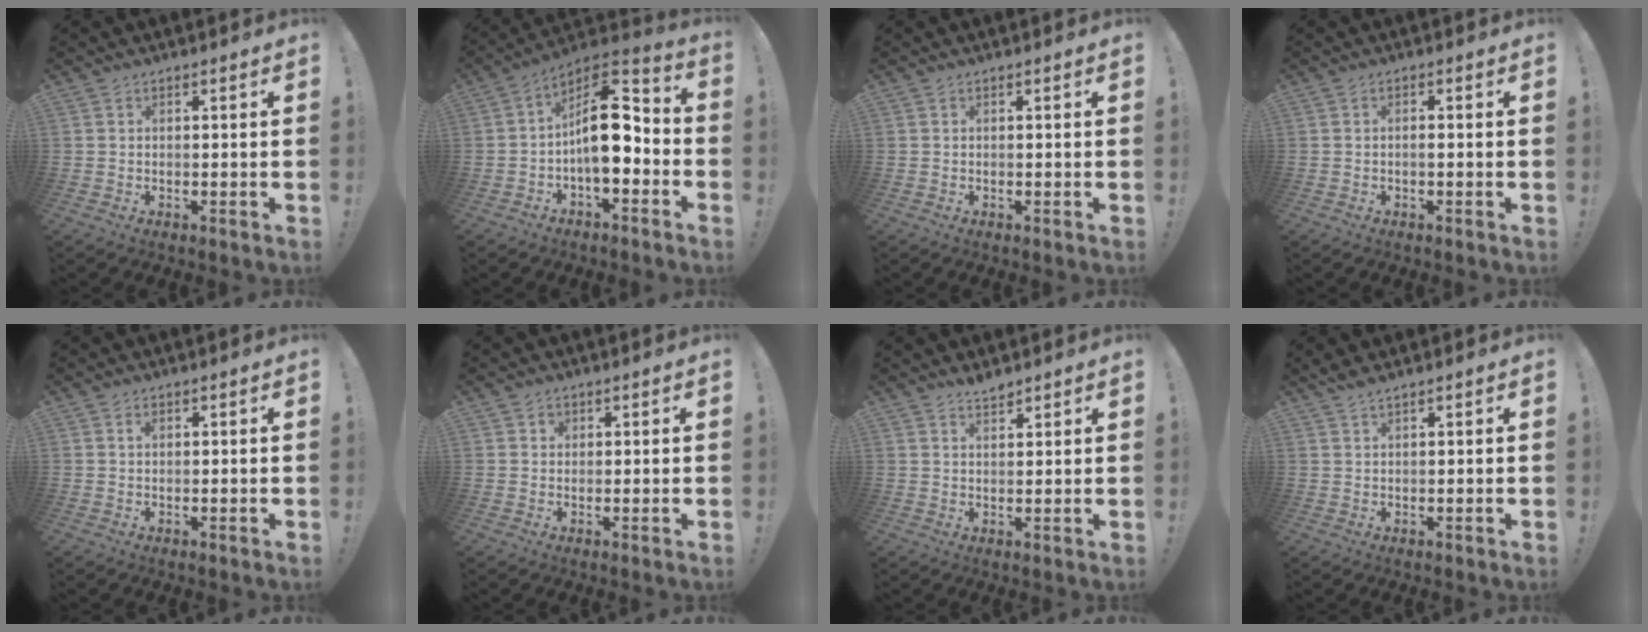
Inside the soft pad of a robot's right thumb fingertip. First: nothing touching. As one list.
[{"total": 15.4, "force": [-1.1, 7.9, 13.2], "torque": [-0.208, 0.015, -0.016]}, {"total": 0.0}, {"total": 1.2, "force": [-0.7, 0.1, 0.9], "torque": [-0.016, 0.001, -0.012]}, {"total": 0.9, "force": [0.4, 0.6, 0.5], "torque": [-0.002, -0.001, 0.006]}, {"total": 1.5, "force": [0.6, 1.3, 0.3], "torque": [-0.002, 0.000, 0.009]}, {"total": 1.9, "force": [1.8, 0.3, 0.6], "torque": [0.003, -0.015, 0.030]}, {"total": 1.5, "force": [1.2, -0.1, 0.8], "torque": [-0.018, -0.002, 0.022]}]